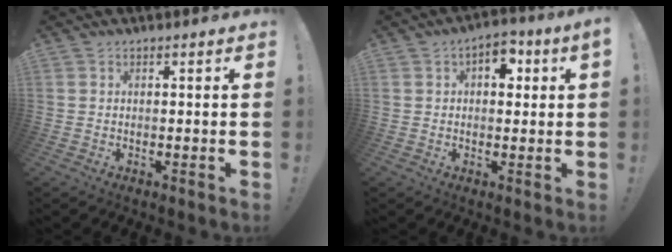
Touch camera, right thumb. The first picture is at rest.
{"total": 5.9, "force": [1.4, 3.5, 4.5], "torque": [-0.048, -0.002, 0.019]}